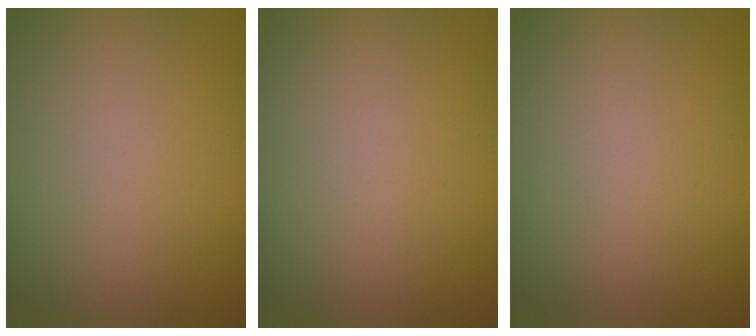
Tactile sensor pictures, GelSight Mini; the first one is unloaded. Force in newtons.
{"total": 0.0}
{"total": 0.0}